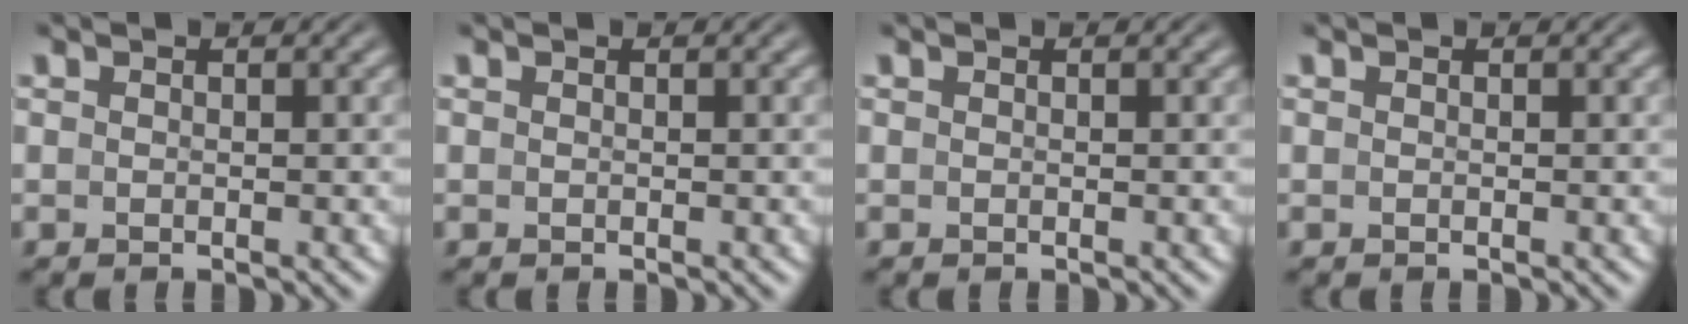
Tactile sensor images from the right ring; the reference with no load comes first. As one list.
[{"total": 0.0}, {"total": 0.0}, {"total": 0.0}]